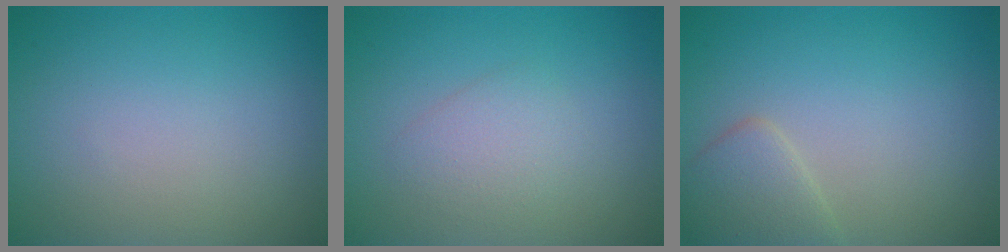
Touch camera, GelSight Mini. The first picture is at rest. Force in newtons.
{"total": 2.0, "press": 2.0, "slide": 0.1}
{"total": 2.5, "press": 2.5, "slide": 0.2}